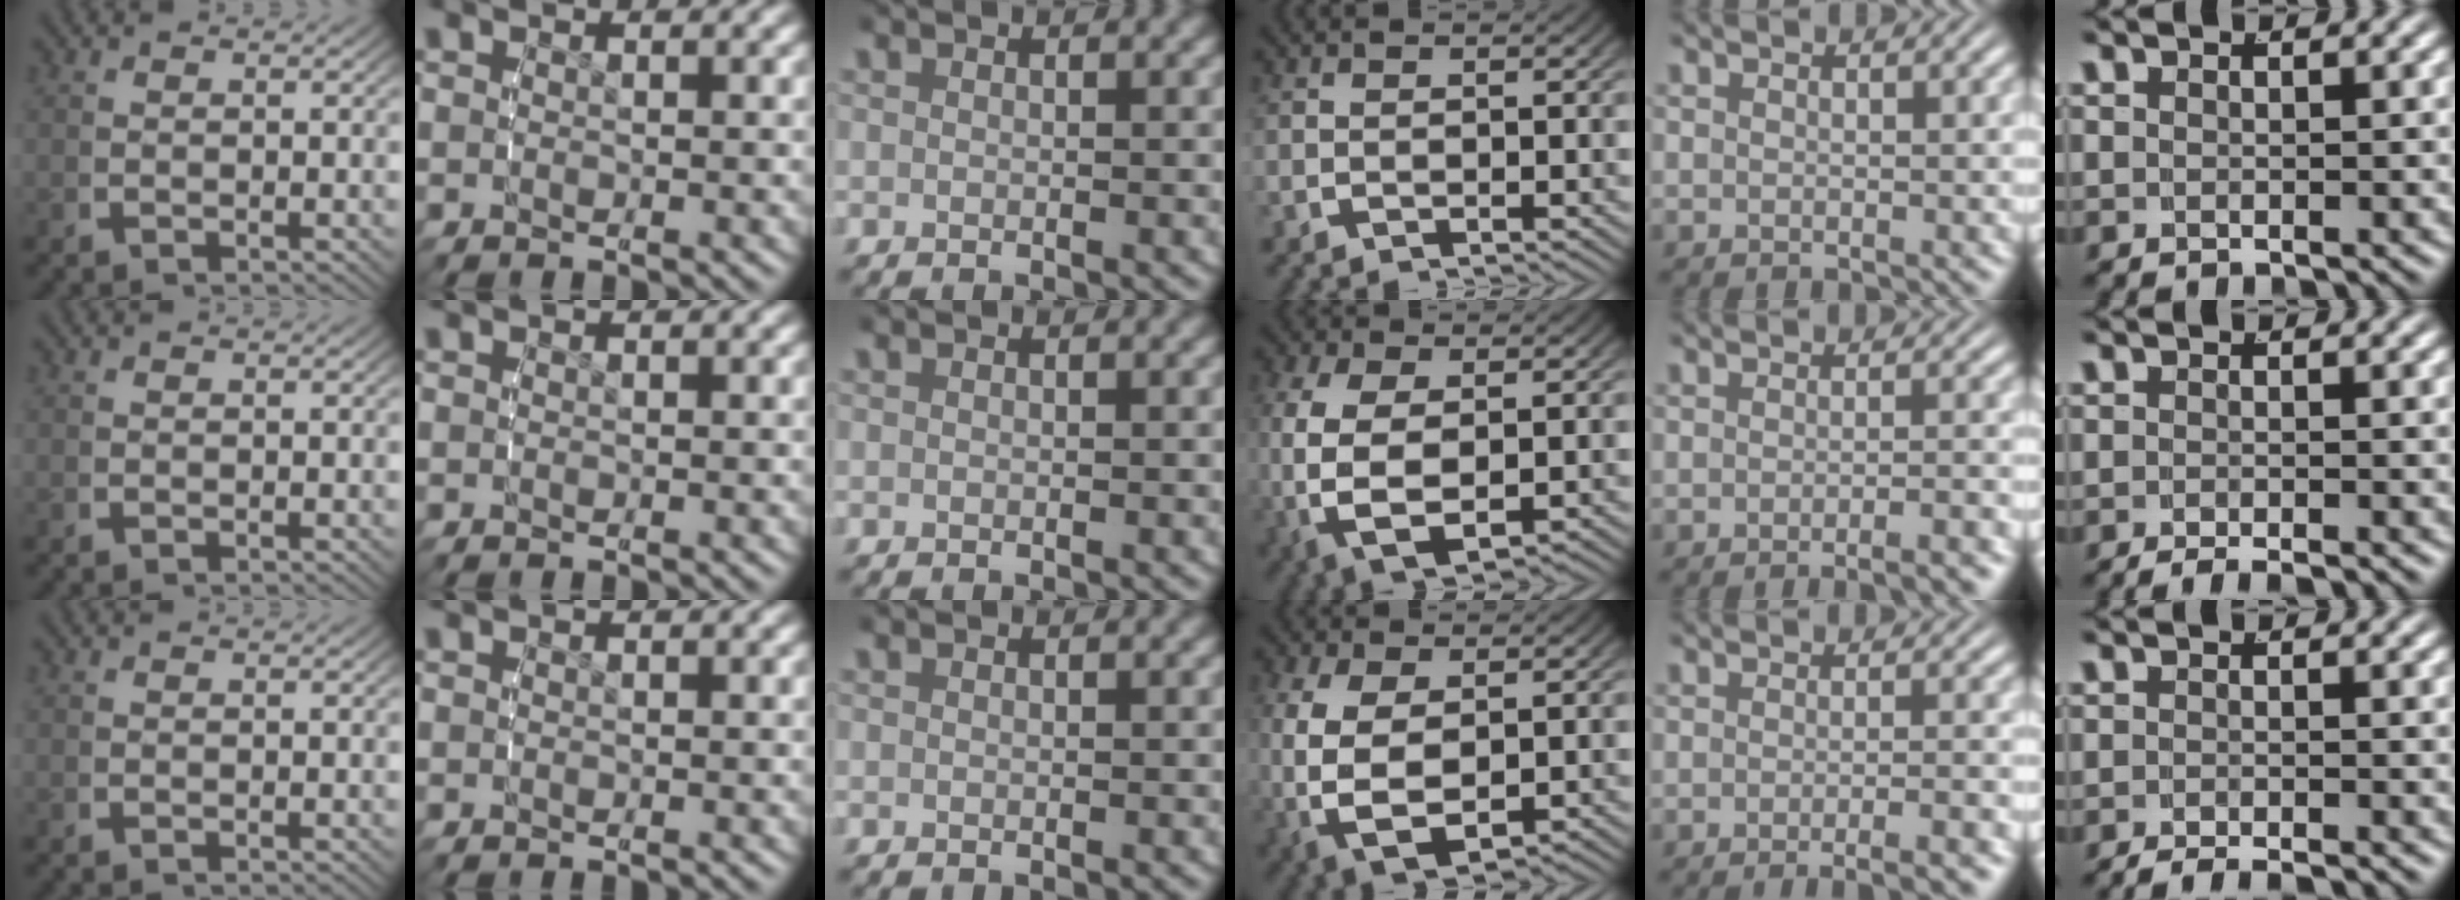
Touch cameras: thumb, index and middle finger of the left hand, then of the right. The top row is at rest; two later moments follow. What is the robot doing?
{"motion": "lift_and_place", "object": "bandage"}